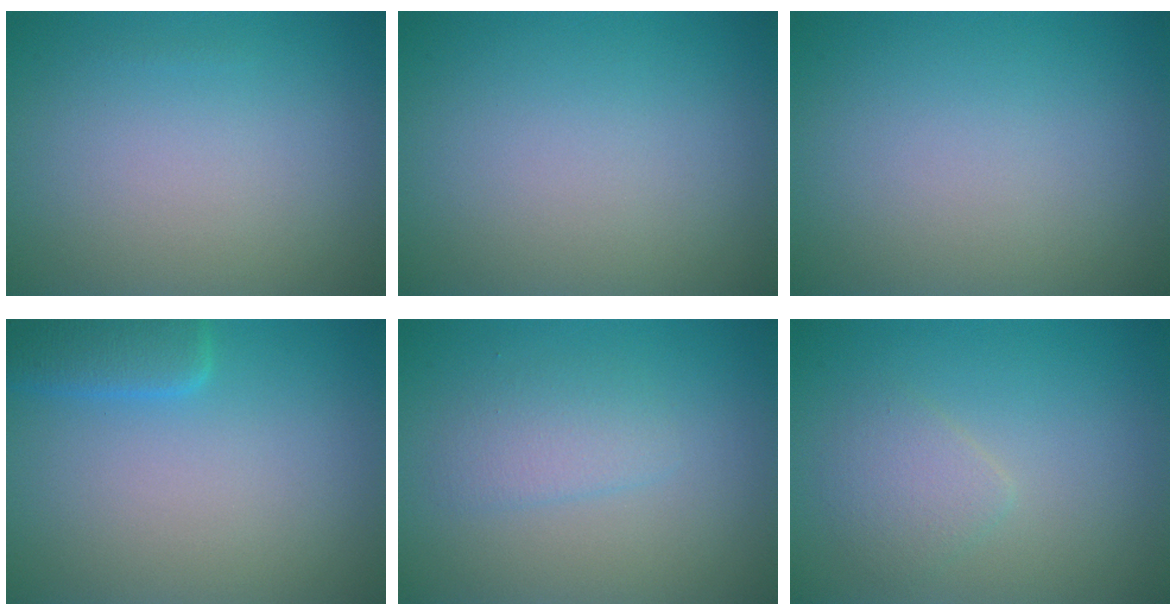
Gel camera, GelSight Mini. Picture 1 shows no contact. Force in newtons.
{"total": 0.0}
{"total": 0.0}
{"total": 2.9, "press": 2.9, "slide": 0.2}
{"total": 2.0, "press": 2.0, "slide": 0.1}
{"total": 1.9, "press": 1.9, "slide": 0.1}